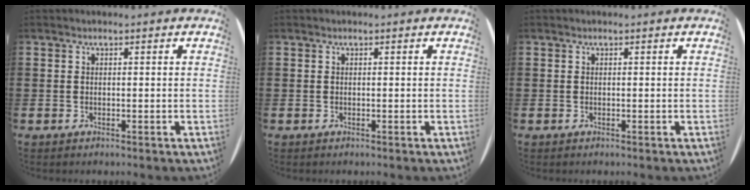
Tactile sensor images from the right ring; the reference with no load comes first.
{"total": 0.0}
{"total": 0.0}